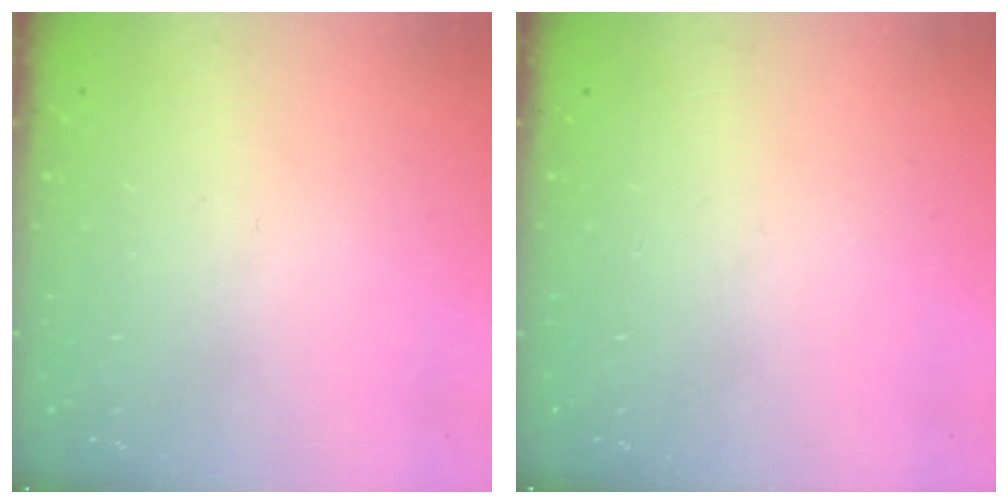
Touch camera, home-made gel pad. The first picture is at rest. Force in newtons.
{"total": 0.0}